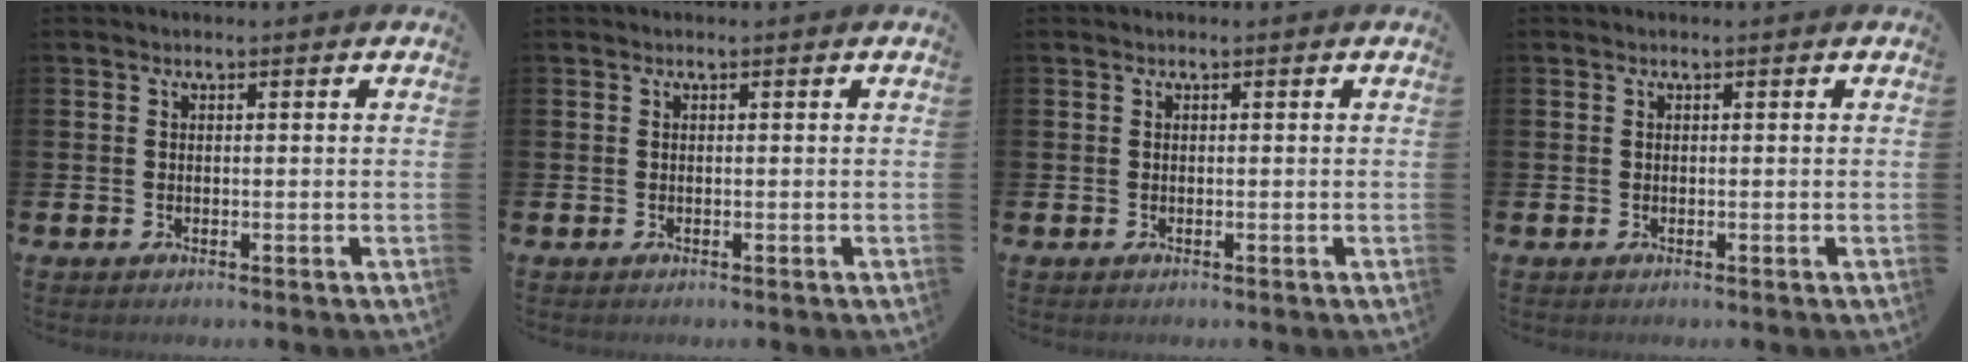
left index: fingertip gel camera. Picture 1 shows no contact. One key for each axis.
{"total": 0.0}
{"total": 0.0}
{"total": 0.0}